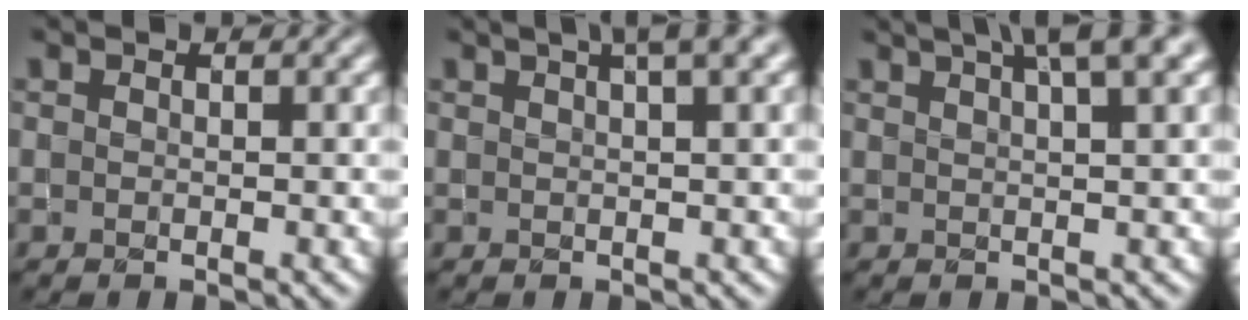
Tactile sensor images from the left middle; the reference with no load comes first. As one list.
[{"total": 3.7, "force": [2.3, 0.7, 2.9], "torque": [-0.027, 0.013, 0.023]}, {"total": 5.9, "force": [3.7, 1.3, 4.4], "torque": [-0.038, 0.024, 0.036]}]